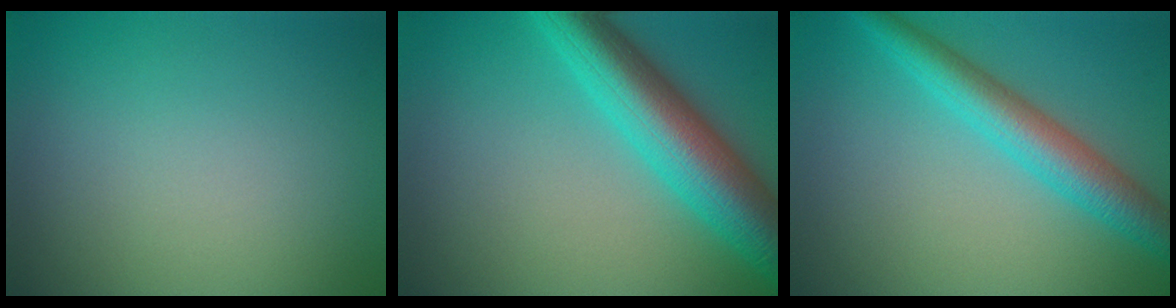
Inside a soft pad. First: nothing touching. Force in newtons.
{"total": 8.4, "press": 8.4, "slide": 0.2}
{"total": 4.9, "press": 4.9, "slide": 0.1}